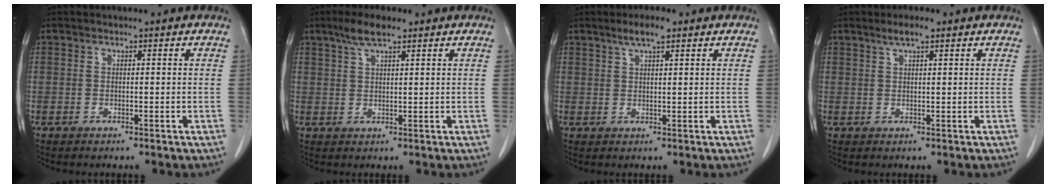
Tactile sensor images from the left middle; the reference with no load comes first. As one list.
[{"total": 4.4, "force": [3.0, 0.9, 3.0], "torque": [-0.066, 0.009, 0.059]}, {"total": 3.6, "force": [2.4, 0.5, 2.6], "torque": [-0.052, 0.004, 0.043]}, {"total": 2.6, "force": [1.8, 0.3, 1.9], "torque": [-0.040, 0.004, 0.032]}]